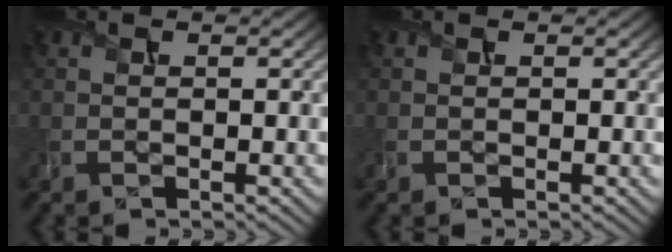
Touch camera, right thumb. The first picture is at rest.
{"total": 0.0}